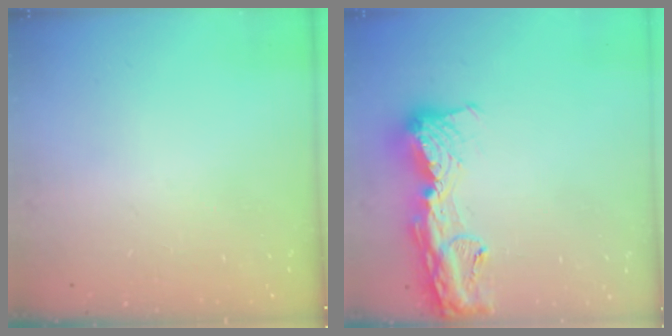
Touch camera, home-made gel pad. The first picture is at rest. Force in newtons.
{"total": 15.6, "press": 15.5, "slide": 1.6}